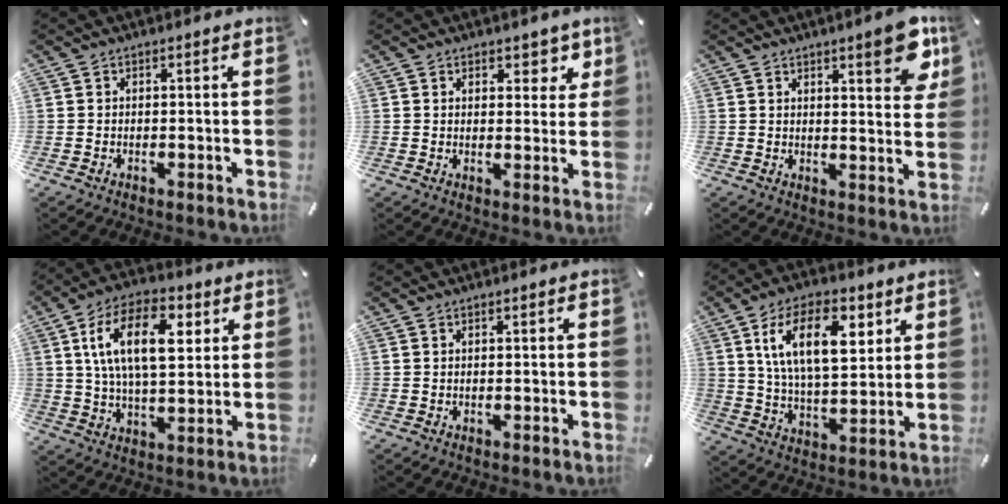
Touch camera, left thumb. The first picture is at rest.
{"total": 4.6, "force": [2.8, 3.0, 2.2], "torque": [-0.003, -0.017, 0.040]}
{"total": 9.9, "force": [5.9, 3.4, 7.2], "torque": [-0.075, -0.038, 0.092]}
{"total": 16.6, "force": [5.5, 8.7, 13.0], "torque": [-0.250, 0.002, 0.087]}
{"total": 0.0}
{"total": 16.6, "force": [7.4, 8.4, 12.3], "torque": [-0.226, -0.009, 0.124]}